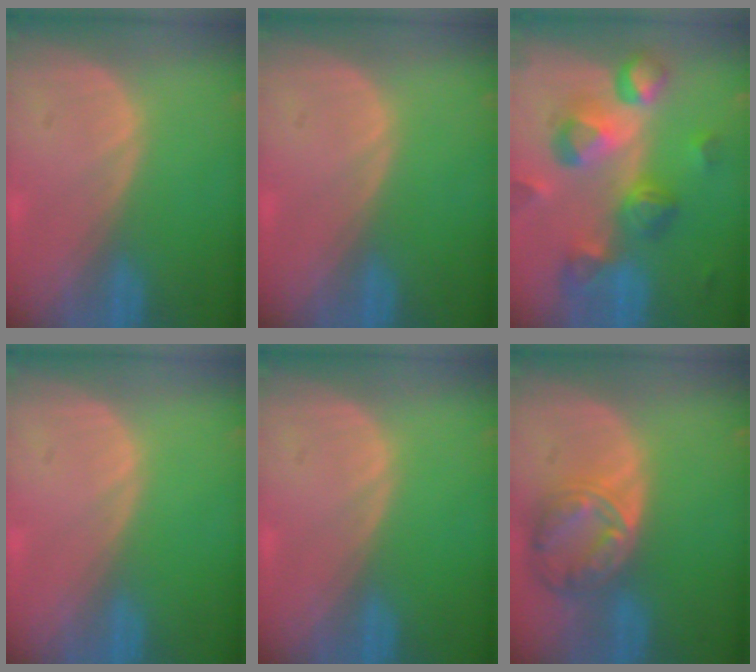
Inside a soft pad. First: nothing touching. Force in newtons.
{"total": 0.0}
{"total": 10.6, "press": 9.4, "slide": 4.7}
{"total": 0.0}
{"total": 0.0}
{"total": 8.2, "press": 7.0, "slide": 4.2}